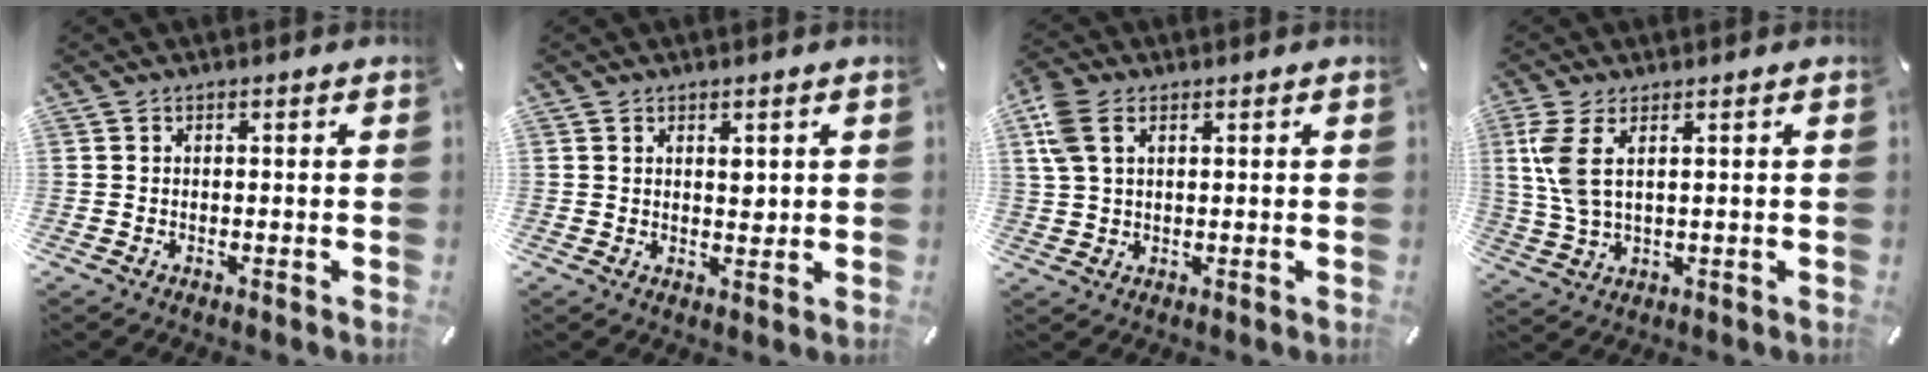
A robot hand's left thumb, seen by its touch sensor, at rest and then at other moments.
{"total": 2.7, "force": [1.3, 1.6, 1.8], "torque": [-0.022, -0.003, 0.018]}
{"total": 7.0, "force": [2.6, 4.6, 4.6], "torque": [-0.115, 0.001, 0.048]}
{"total": 7.0, "force": [2.1, 2.6, 6.2], "torque": [-0.150, -0.009, 0.033]}